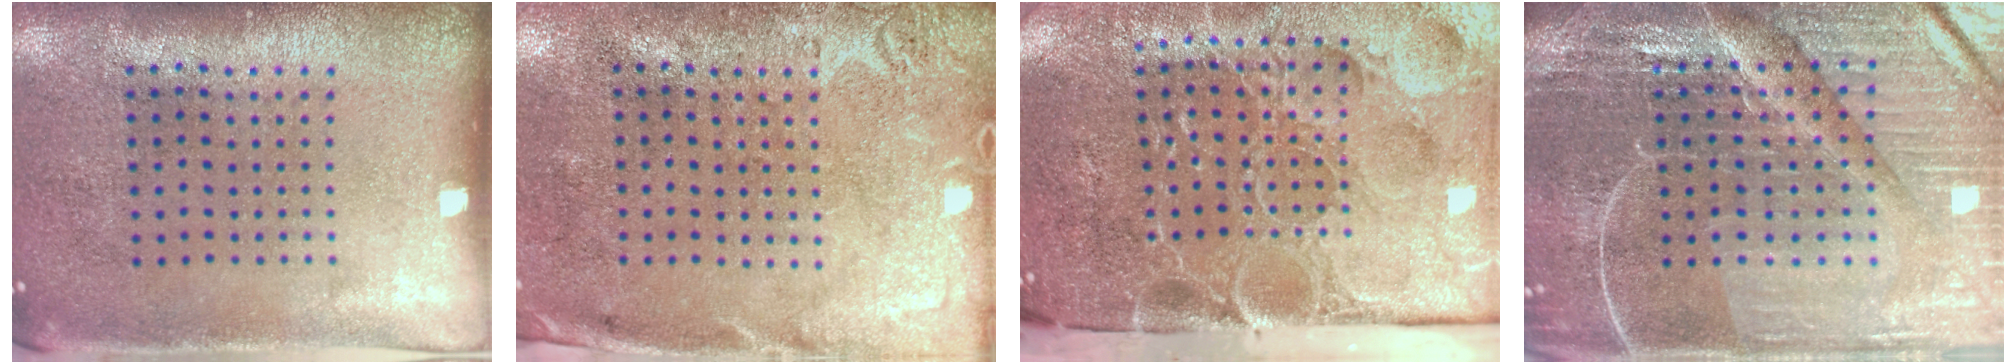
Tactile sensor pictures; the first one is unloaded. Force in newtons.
{"total": 2.8, "press": 2.2, "slide": 1.8}
{"total": 5.2, "press": 4.2, "slide": 3.0}
{"total": 5.5, "press": 5.1, "slide": 2.1}